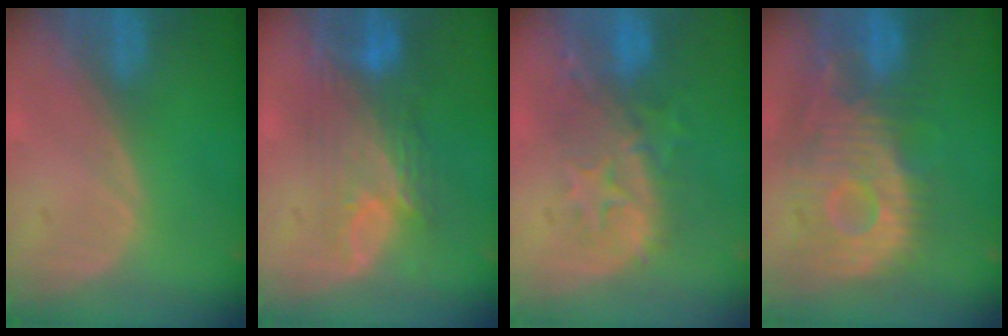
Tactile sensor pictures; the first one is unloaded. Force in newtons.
{"total": 9.6, "press": 8.1, "slide": 5.1}
{"total": 9.9, "press": 8.7, "slide": 4.7}
{"total": 12.0, "press": 10.7, "slide": 5.5}